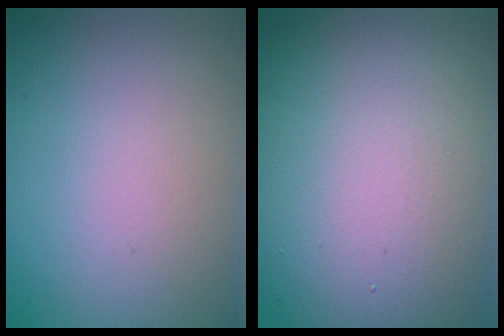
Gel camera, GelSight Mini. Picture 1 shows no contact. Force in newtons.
{"total": 14.7, "press": 14.7, "slide": 1.4}